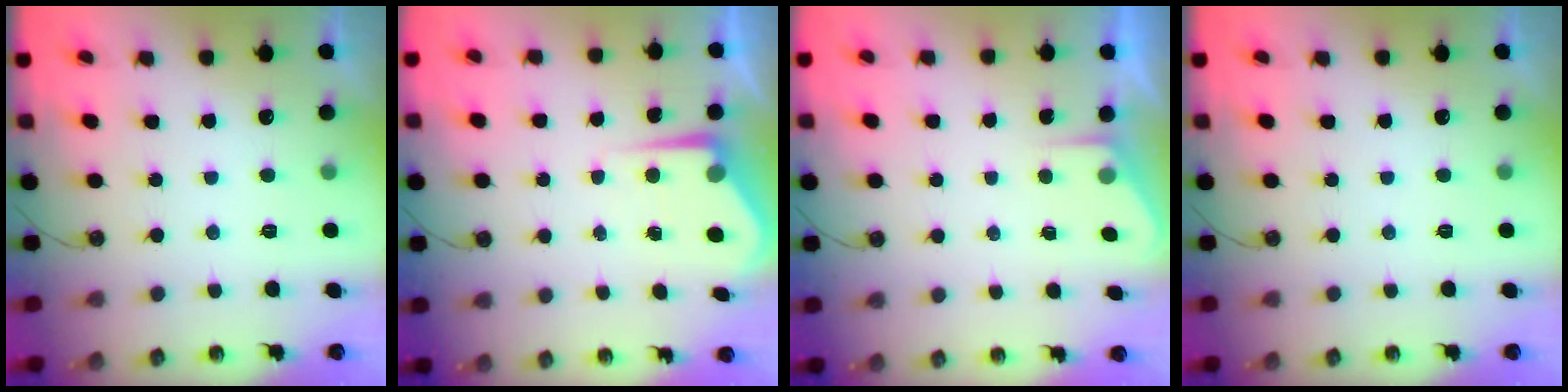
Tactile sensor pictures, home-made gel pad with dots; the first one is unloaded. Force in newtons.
{"total": 5.2, "press": 5.2, "slide": 0.2}
{"total": 2.2, "press": 2.2, "slide": 0.4}
{"total": 0.0}